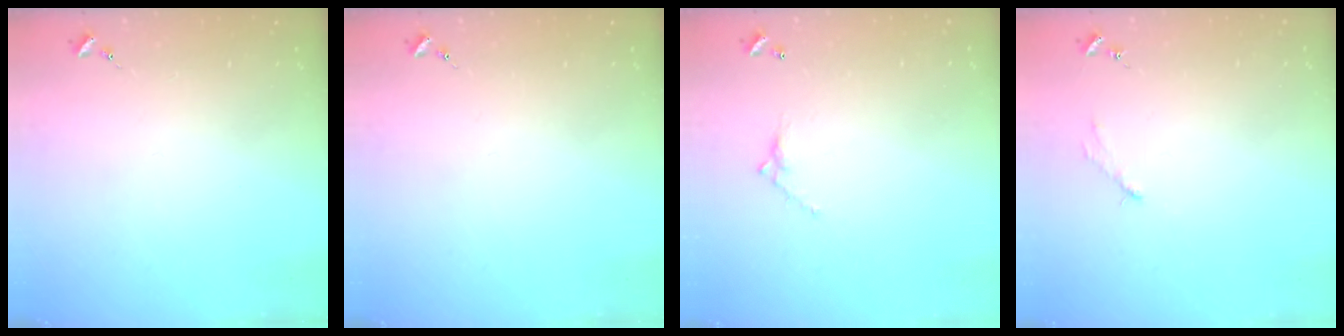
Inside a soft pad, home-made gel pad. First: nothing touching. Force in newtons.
{"total": 0.0}
{"total": 4.6, "press": 4.6, "slide": 0.3}
{"total": 2.6, "press": 2.6, "slide": 0.3}